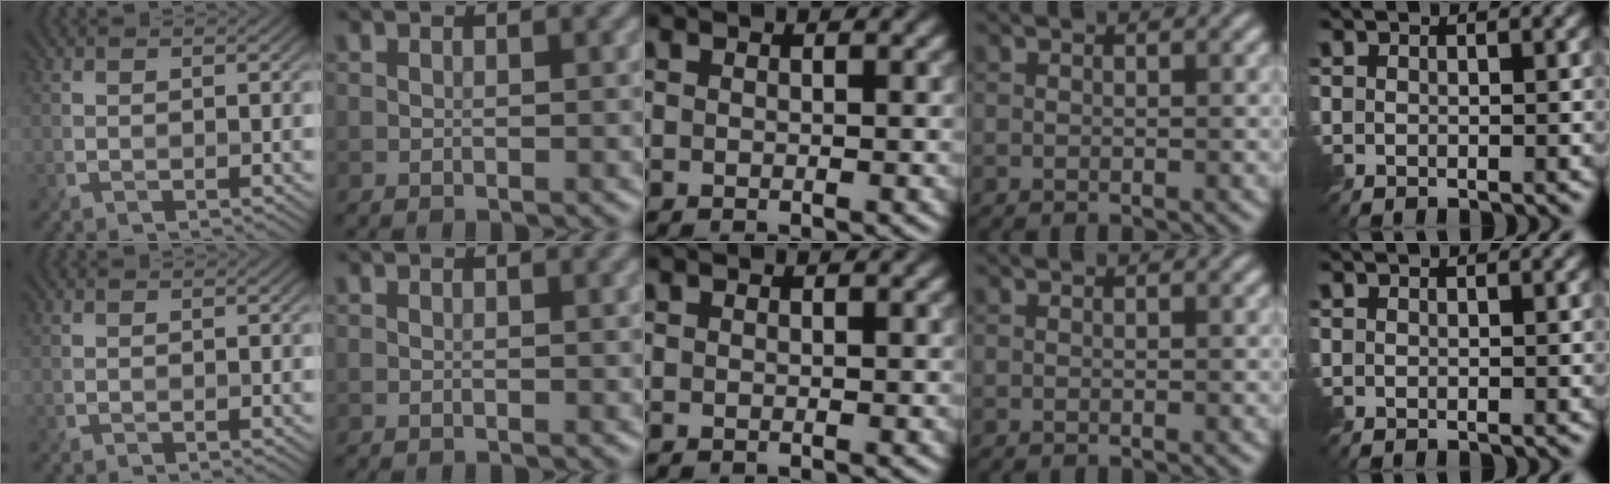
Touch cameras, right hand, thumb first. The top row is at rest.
{}